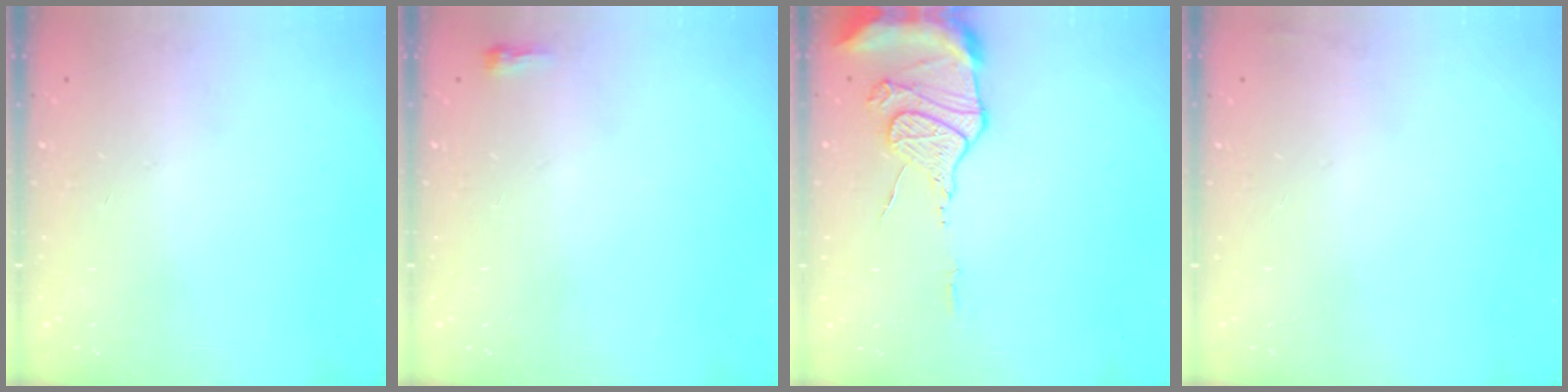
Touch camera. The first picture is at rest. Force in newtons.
{"total": 2.4, "press": 2.4, "slide": 0.6}
{"total": 12.5, "press": 12.4, "slide": 1.1}
{"total": 2.9, "press": 2.4, "slide": 1.6}